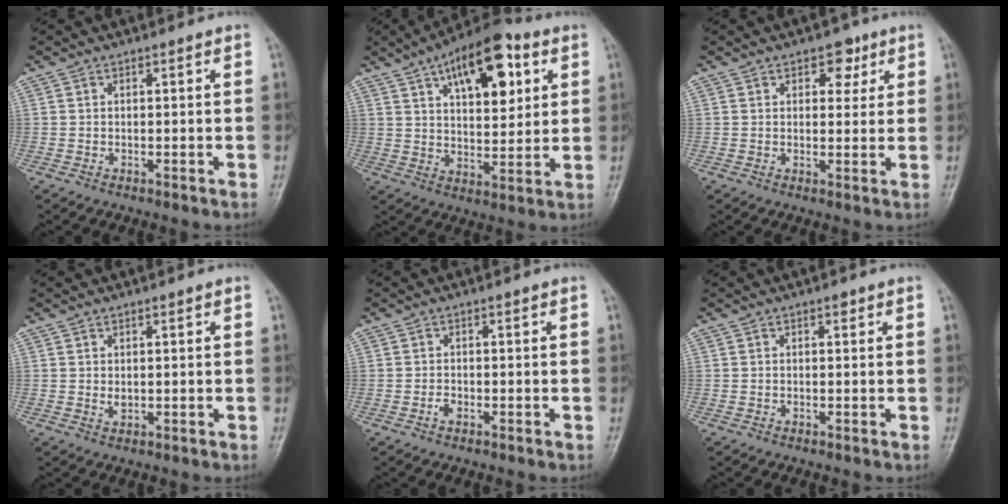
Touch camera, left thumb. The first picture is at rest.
{"total": 17.1, "force": [7.3, 8.0, 13.2], "torque": [-0.158, -0.014, 0.113]}
{"total": 4.3, "force": [2.2, 2.9, 2.3], "torque": [-0.001, -0.007, 0.027]}
{"total": 1.6, "force": [0.5, 0.9, 1.2], "torque": [-0.017, -0.006, 0.013]}
{"total": 1.2, "force": [-0.6, 0.7, 0.7], "torque": [-0.015, 0.002, -0.013]}
{"total": 0.8, "force": [0.4, 0.4, 0.5], "torque": [-0.003, -0.001, 0.005]}